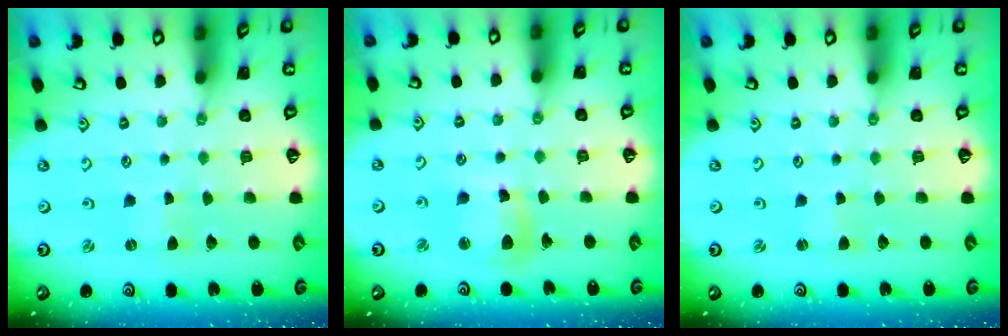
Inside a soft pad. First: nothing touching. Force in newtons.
{"total": 9.8, "press": 9.7, "slide": 1.2}
{"total": 1.2, "press": 1.2, "slide": 0.2}